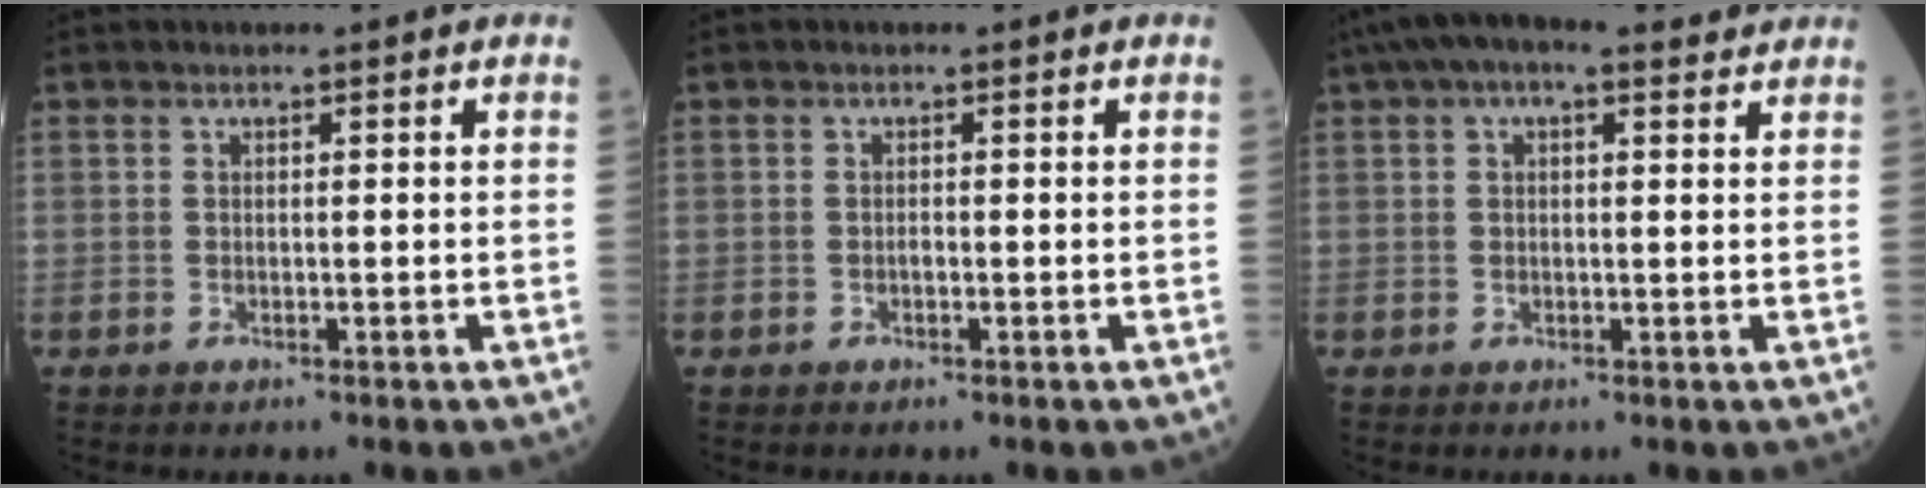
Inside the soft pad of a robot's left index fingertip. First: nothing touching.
{"total": 0.7, "force": [-0.6, 0.2, 0.4], "torque": [-0.007, -0.003, -0.013]}
{"total": 8.6, "force": [5.8, 3.1, 5.5], "torque": [-0.098, 0.048, 0.087]}